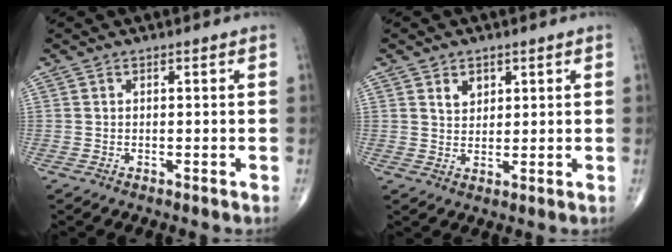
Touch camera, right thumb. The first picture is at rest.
{"total": 3.3, "force": [1.7, 2.4, 1.5], "torque": [-0.011, -0.013, 0.032]}